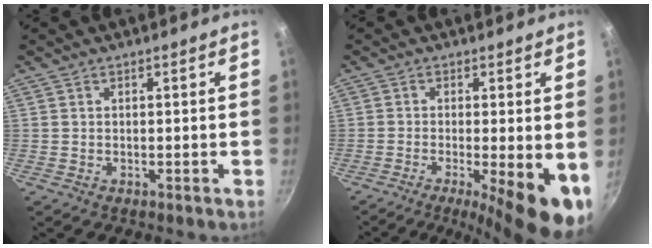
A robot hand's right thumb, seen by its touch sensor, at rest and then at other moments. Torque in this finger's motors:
{"motor_torque": [0.05, 0.88, 0.67, -0.64, 0.13]}